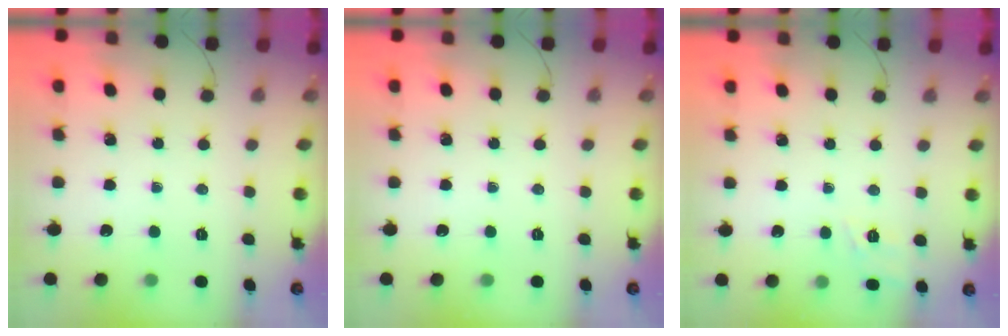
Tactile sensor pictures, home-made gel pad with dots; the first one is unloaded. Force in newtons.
{"total": 0.0}
{"total": 3.2, "press": 2.6, "slide": 1.8}